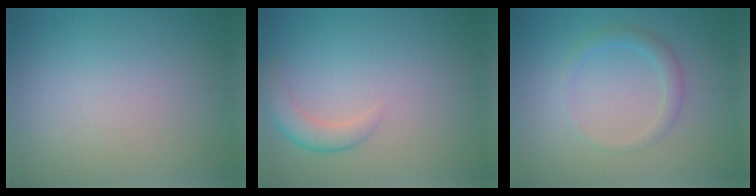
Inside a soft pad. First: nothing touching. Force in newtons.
{"total": 2.2, "press": 2.2, "slide": 0.1}
{"total": 1.8, "press": 1.8, "slide": 0.1}